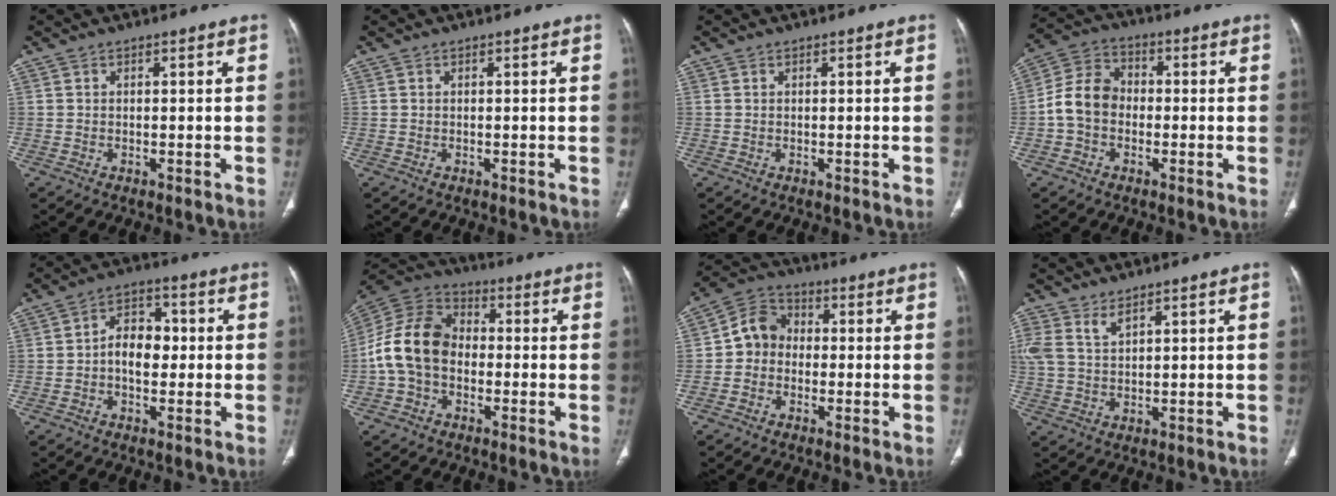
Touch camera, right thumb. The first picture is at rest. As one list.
[{"total": 0.0}, {"total": 0.0}, {"total": 8.7, "force": [-1.4, 6.9, 5.2], "torque": [-0.089, 0.032, -0.040]}, {"total": 6.9, "force": [-0.5, 4.8, 4.9], "torque": [-0.056, 0.023, -0.018]}, {"total": 13.2, "force": [-1.8, 9.7, 8.8], "torque": [-0.163, 0.039, -0.045]}, {"total": 7.1, "force": [-0.8, 6.2, 3.4], "torque": [-0.041, 0.027, -0.031]}, {"total": 4.5, "force": [3.0, 2.0, 2.8], "torque": [-0.060, -0.005, 0.069]}]